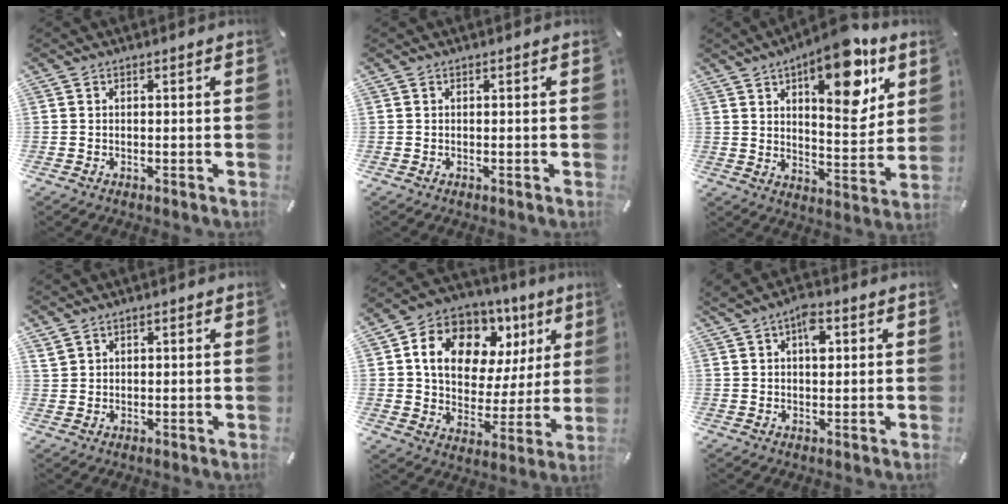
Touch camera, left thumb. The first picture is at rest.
{"total": 0.0}
{"total": 17.0, "force": [9.6, 7.1, 12.1], "torque": [-0.160, -0.053, 0.153]}
{"total": 1.8, "force": [1.3, 1.0, 0.7], "torque": [-0.015, -0.001, 0.026]}
{"total": 15.2, "force": [7.0, 11.0, 7.7], "torque": [-0.130, -0.032, 0.127]}
{"total": 5.6, "force": [2.1, 3.1, 4.1], "torque": [-0.052, -0.003, 0.031]}